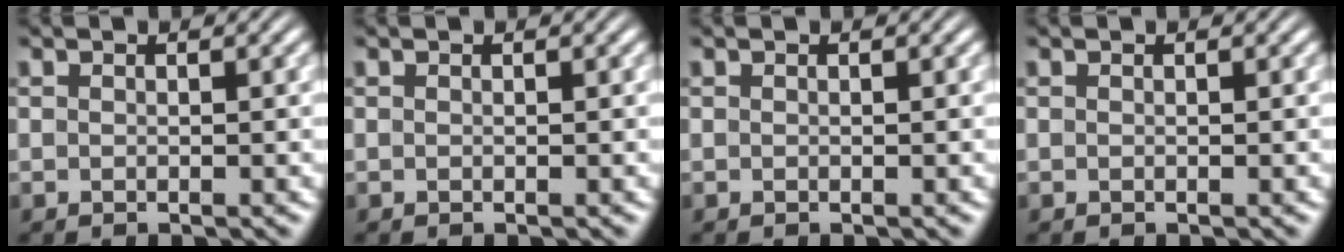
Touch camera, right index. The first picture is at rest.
{"total": 0.0}
{"total": 0.0}
{"total": 0.0}